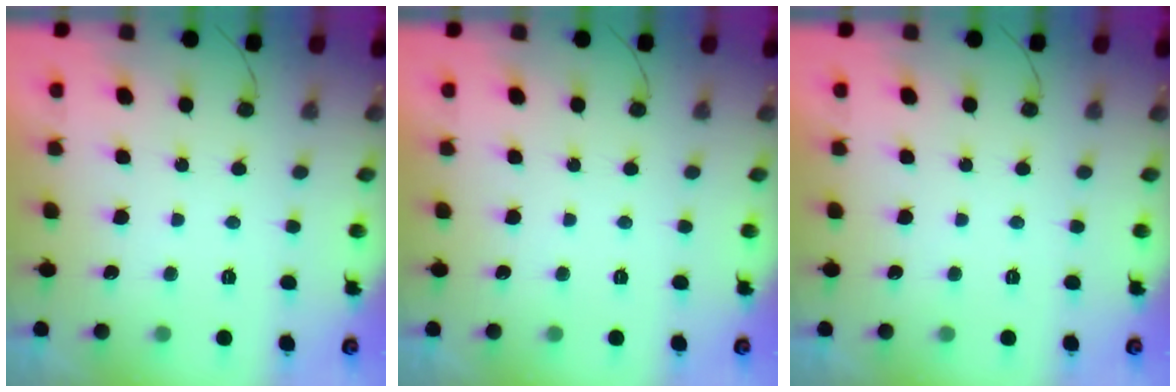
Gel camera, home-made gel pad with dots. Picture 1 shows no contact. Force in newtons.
{"total": 0.0}
{"total": 0.0}